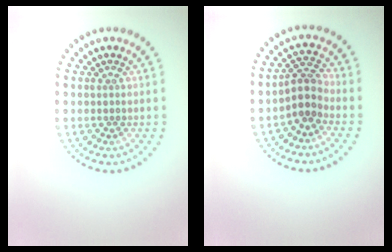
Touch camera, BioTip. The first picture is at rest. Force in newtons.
{"total": 2.6, "press": 2.0, "slide": 1.7}